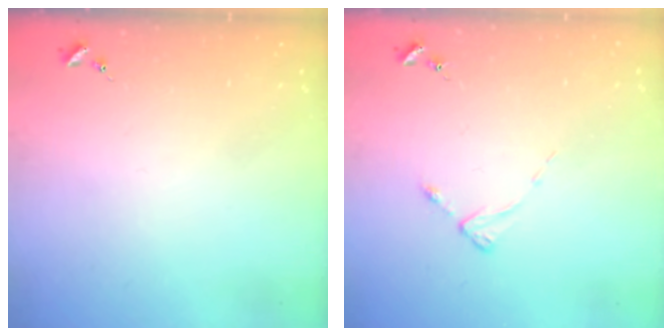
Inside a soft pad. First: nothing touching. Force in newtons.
{"total": 2.5, "press": 2.5, "slide": 0.3}